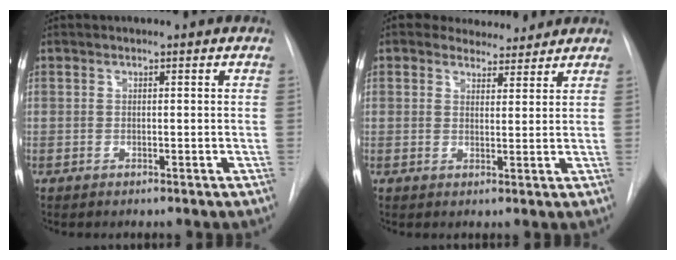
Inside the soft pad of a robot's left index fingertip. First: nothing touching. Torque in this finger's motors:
{"motor_torque": [0.66, -0.83, 0.13, 0.01]}